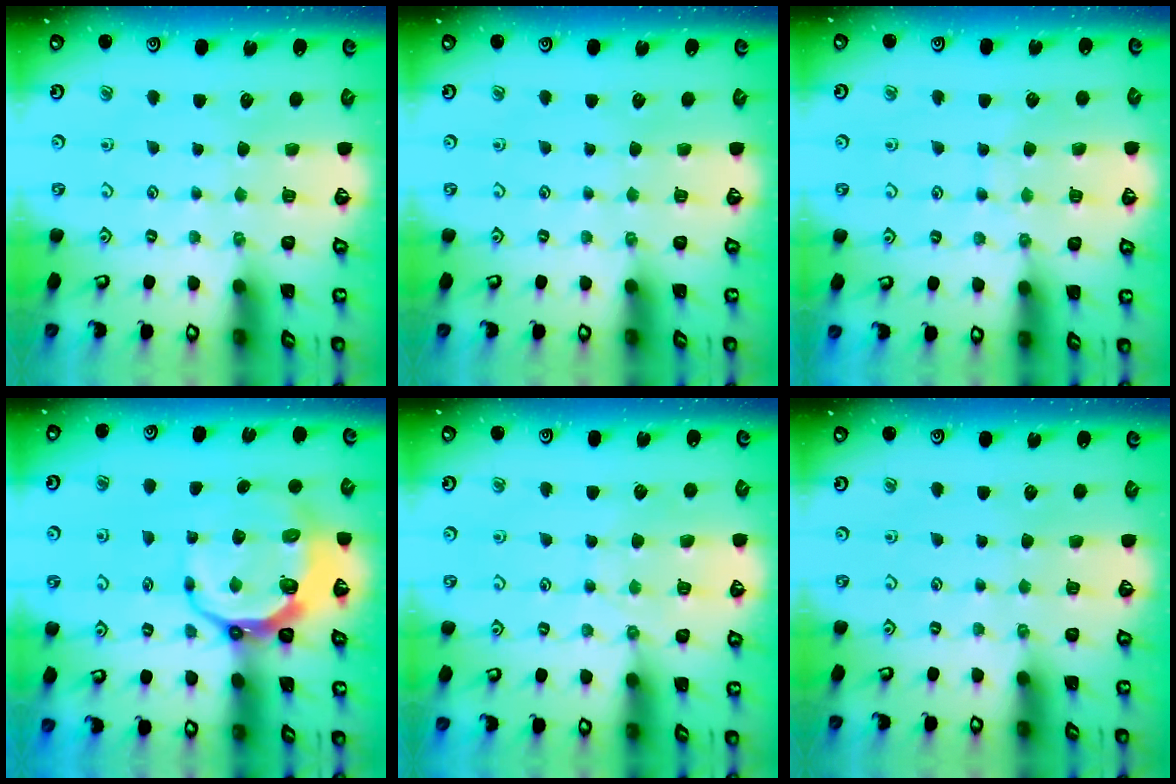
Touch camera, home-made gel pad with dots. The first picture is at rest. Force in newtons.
{"total": 0.0}
{"total": 5.9, "press": 5.9, "slide": 0.6}
{"total": 10.2, "press": 9.4, "slide": 3.9}
{"total": 5.5, "press": 5.4, "slide": 0.7}
{"total": 0.0}